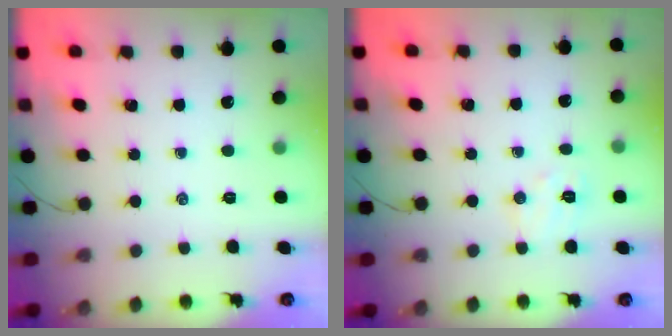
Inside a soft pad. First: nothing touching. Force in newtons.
{"total": 6.0, "press": 5.9, "slide": 1.0}